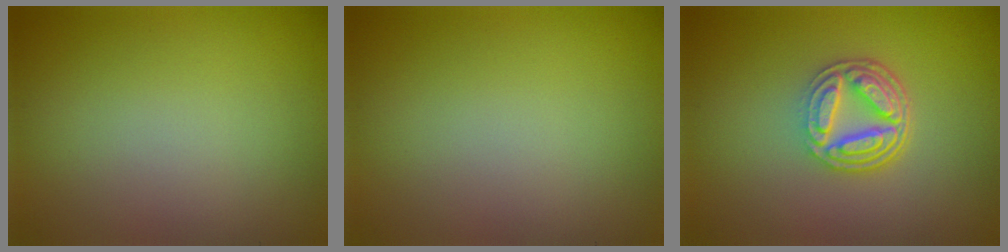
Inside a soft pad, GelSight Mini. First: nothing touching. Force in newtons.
{"total": 0.0}
{"total": 5.2, "press": 3.8, "slide": 3.5}